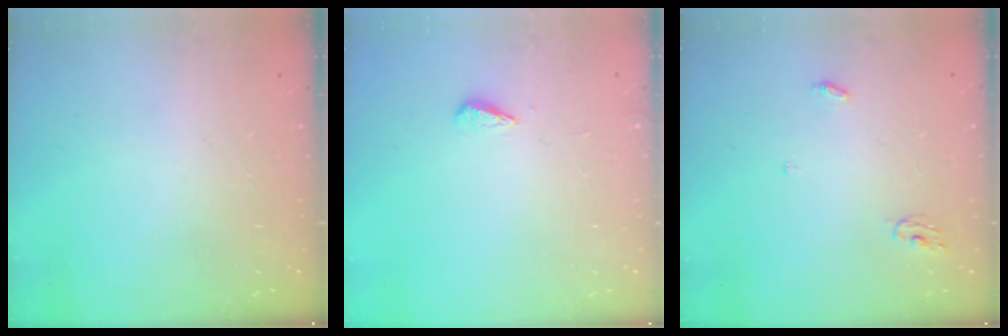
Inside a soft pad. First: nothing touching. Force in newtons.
{"total": 2.7, "press": 2.6, "slide": 0.4}
{"total": 3.7, "press": 3.7, "slide": 0.2}